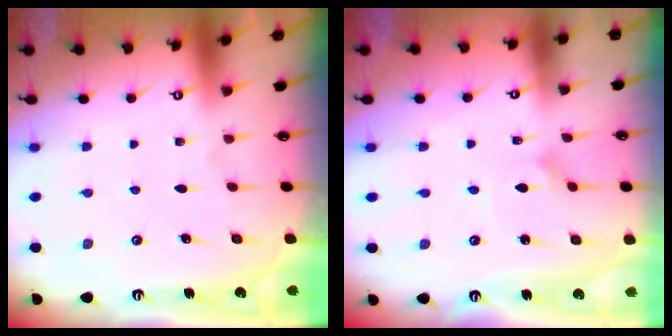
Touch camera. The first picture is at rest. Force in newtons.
{"total": 2.1, "press": 2.1, "slide": 0.0}